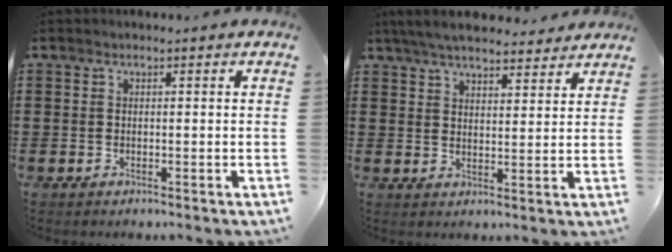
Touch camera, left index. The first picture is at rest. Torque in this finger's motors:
{"motor_torque": [2.14, 0.00, 0.33, 0.12]}